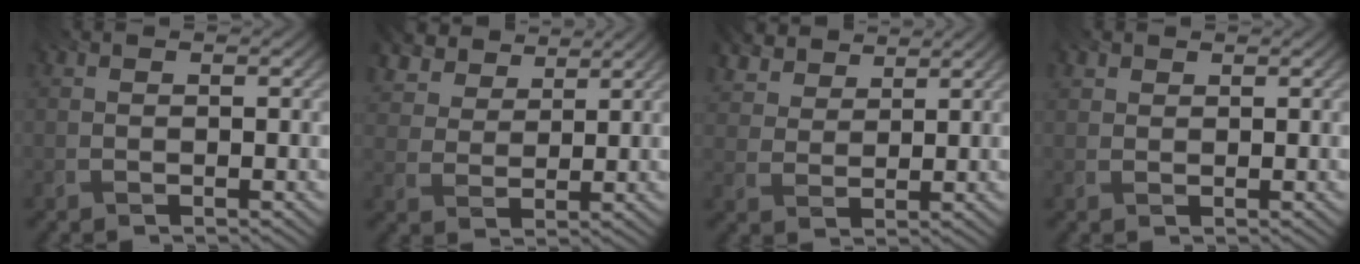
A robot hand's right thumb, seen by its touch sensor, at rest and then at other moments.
{"total": 6.1, "force": [4.4, 3.2, 2.8], "torque": [-0.074, 0.010, 0.079]}
{"total": 5.2, "force": [4.1, 2.3, 2.1], "torque": [-0.059, 0.006, 0.078]}
{"total": 1.1, "force": [0.8, 0.8, 0.2], "torque": [-0.006, 0.001, 0.016]}